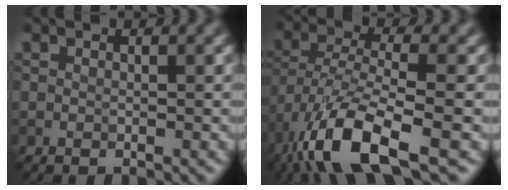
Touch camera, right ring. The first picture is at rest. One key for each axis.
{"total": 9.4, "fx": -5.5, "fy": 2.8, "fz": 7.1, "tx": -0.139, "ty": -0.004, "tz": -0.108}